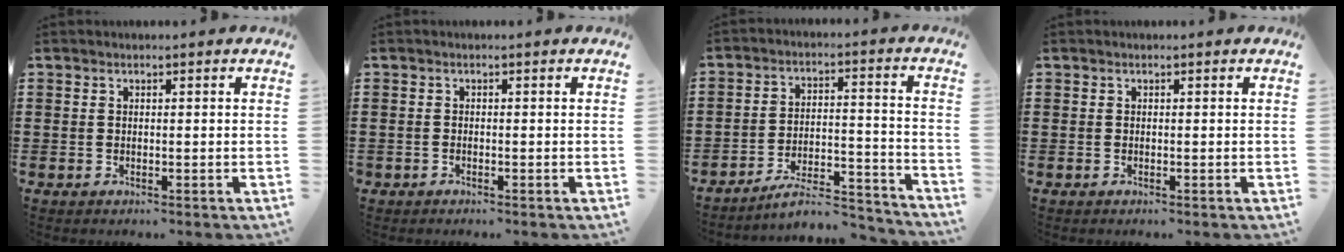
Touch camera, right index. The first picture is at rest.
{"total": 0.6, "force": [-0.5, 0.3, 0.0], "torque": [-0.001, 0.001, -0.012]}
{"total": 6.9, "force": [-6.2, 1.1, 2.7], "torque": [-0.046, 0.003, -0.120]}
{"total": 0.0}